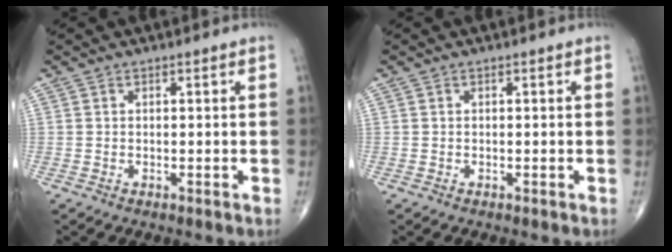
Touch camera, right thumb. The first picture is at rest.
{"total": 0.0}